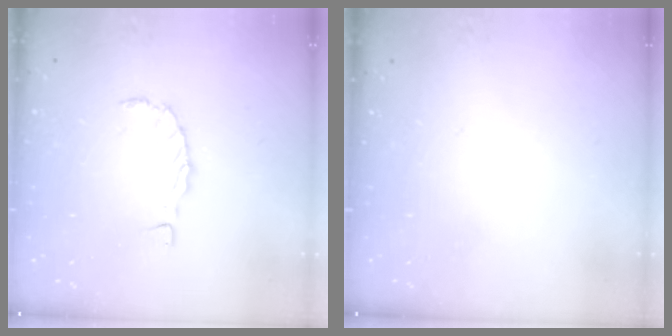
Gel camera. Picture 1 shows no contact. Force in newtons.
{"total": 0.0}